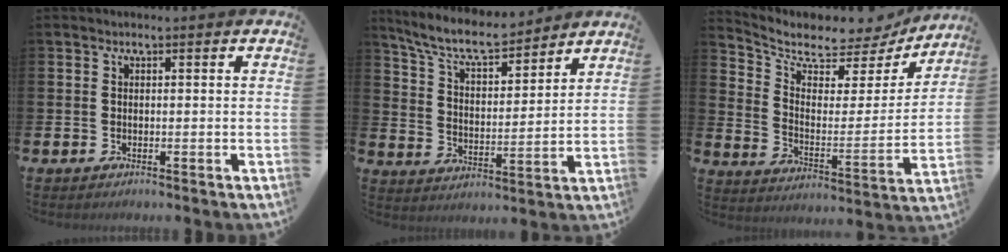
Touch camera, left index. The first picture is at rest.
{"total": 8.5, "force": [7.7, 1.8, 3.1], "torque": [-0.088, -0.043, 0.136]}
{"total": 7.3, "force": [6.6, 2.6, 1.6], "torque": [-0.062, -0.058, 0.108]}